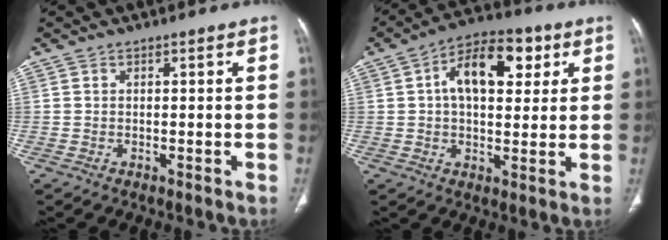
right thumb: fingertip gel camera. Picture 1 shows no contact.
{"total": 14.1, "force": [4.2, 8.0, 10.8], "torque": [-0.143, 0.014, 0.060]}